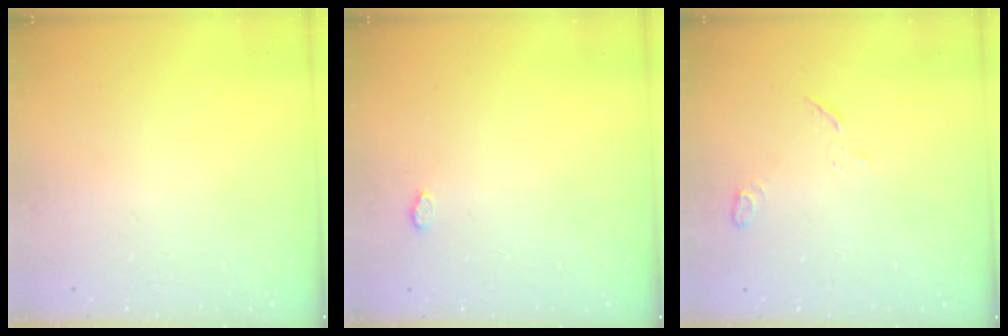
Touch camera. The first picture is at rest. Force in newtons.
{"total": 3.5, "press": 3.5, "slide": 0.5}
{"total": 3.9, "press": 3.9, "slide": 0.5}